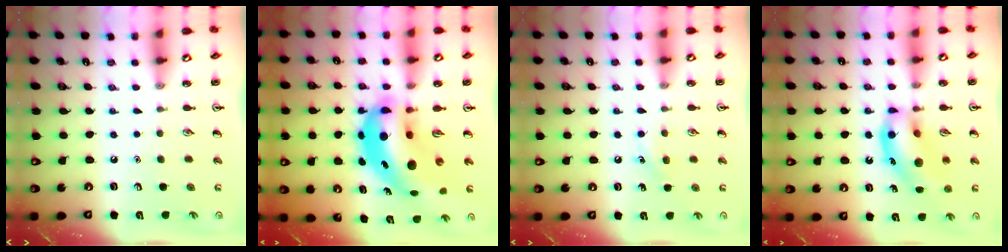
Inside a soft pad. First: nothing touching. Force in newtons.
{"total": 14.2, "press": 13.6, "slide": 4.1}
{"total": 6.0, "press": 5.7, "slide": 2.0}
{"total": 15.1, "press": 14.7, "slide": 3.5}